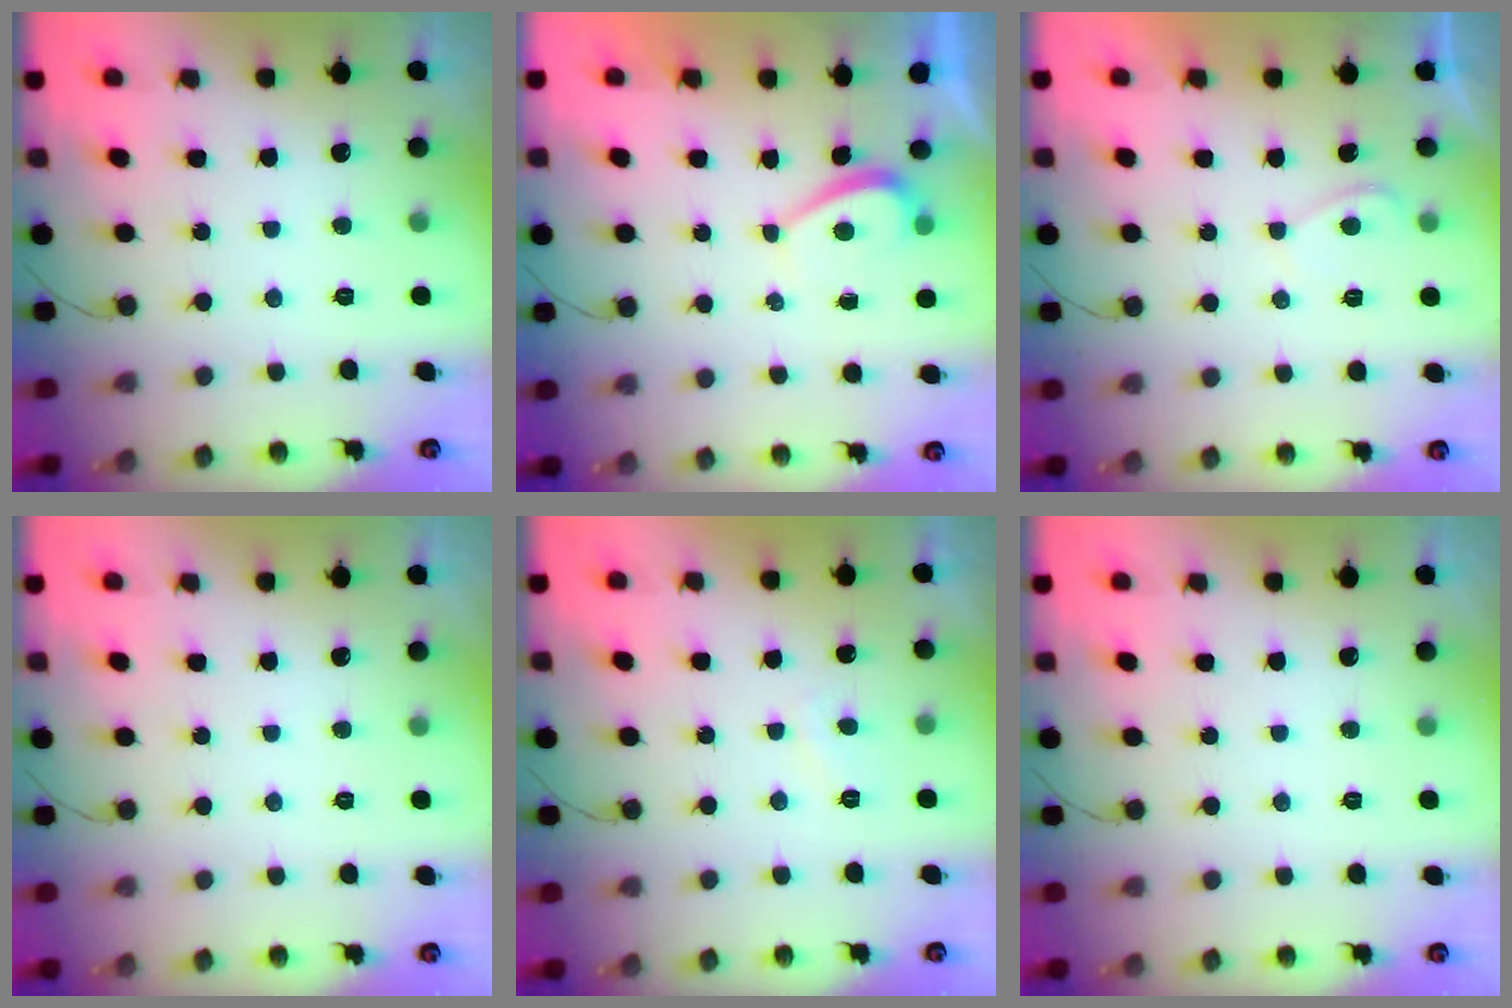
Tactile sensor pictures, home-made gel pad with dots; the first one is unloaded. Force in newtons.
{"total": 1.3, "press": 1.1, "slide": 0.5}
{"total": 1.0, "press": 0.7, "slide": 0.6}
{"total": 0.0}
{"total": 1.6, "press": 1.5, "slide": 0.6}
{"total": 0.0}